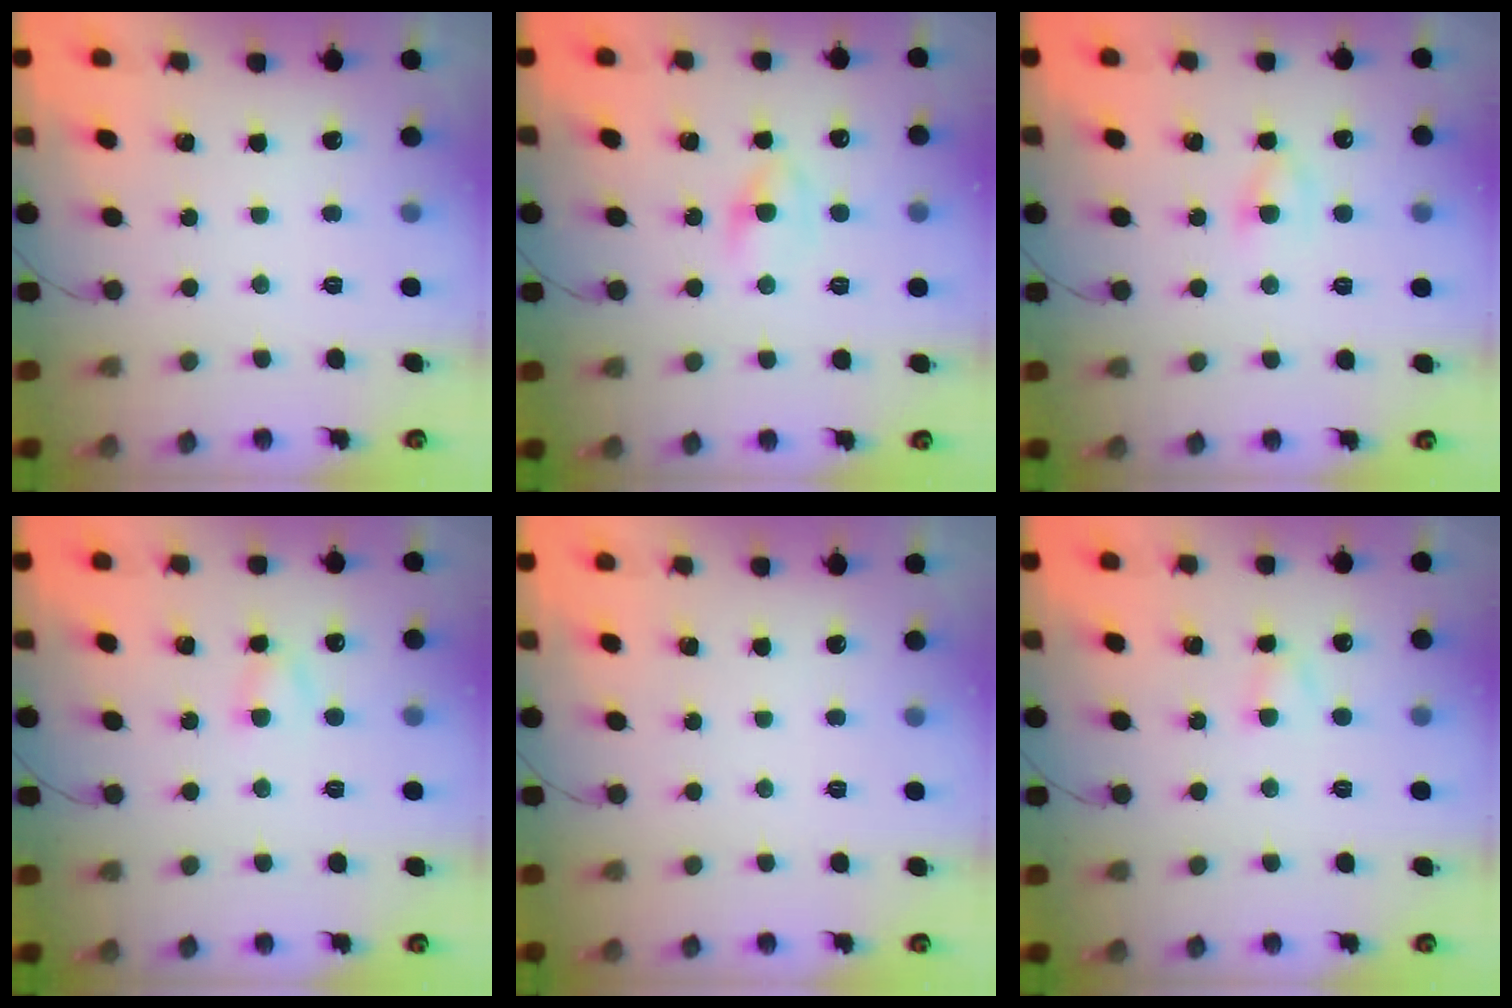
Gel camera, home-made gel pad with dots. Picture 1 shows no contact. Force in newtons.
{"total": 2.8, "press": 2.6, "slide": 1.2}
{"total": 3.2, "press": 3.0, "slide": 1.2}
{"total": 3.0, "press": 2.9, "slide": 1.0}
{"total": 0.0}
{"total": 2.7, "press": 2.5, "slide": 1.2}